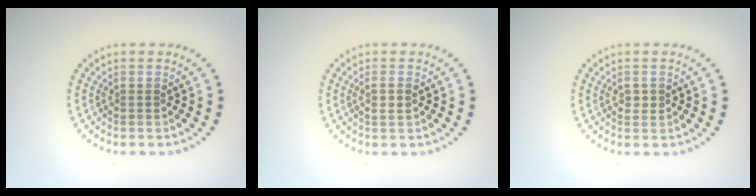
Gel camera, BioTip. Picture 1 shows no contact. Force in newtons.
{"total": 1.1, "press": 1.1, "slide": 0.4}
{"total": 1.1, "press": 1.1, "slide": 0.1}